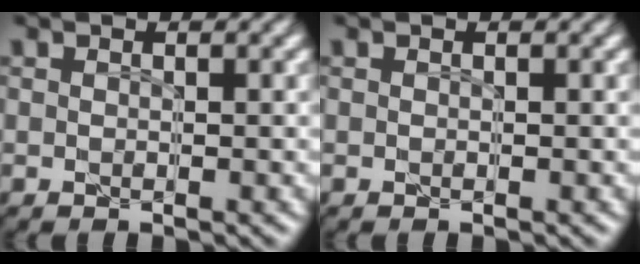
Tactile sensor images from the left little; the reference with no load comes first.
{"total": 0.0}